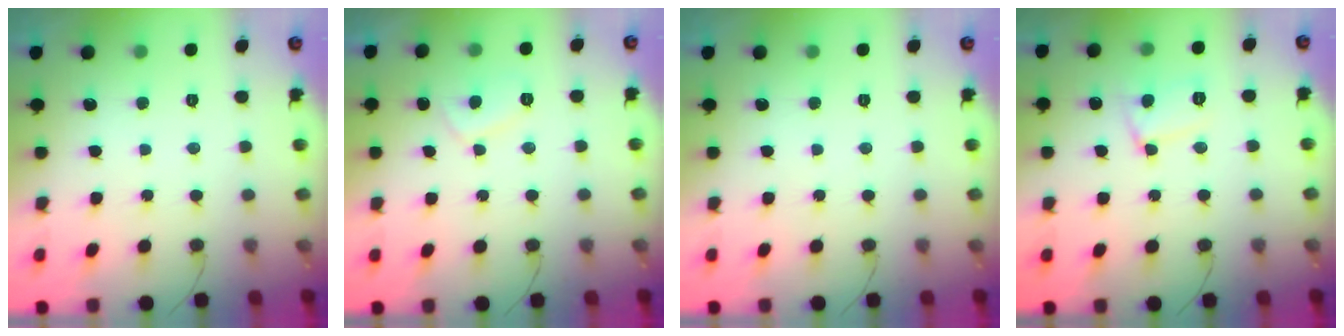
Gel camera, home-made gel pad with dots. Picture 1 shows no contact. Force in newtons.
{"total": 3.4, "press": 3.3, "slide": 0.8}
{"total": 0.0}
{"total": 9.9, "press": 9.8, "slide": 0.8}